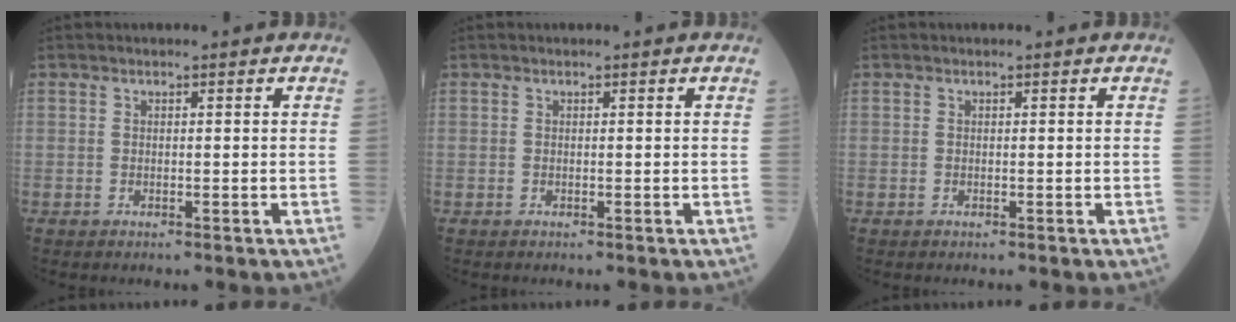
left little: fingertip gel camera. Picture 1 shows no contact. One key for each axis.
{"total": 0.0}
{"total": 0.0}